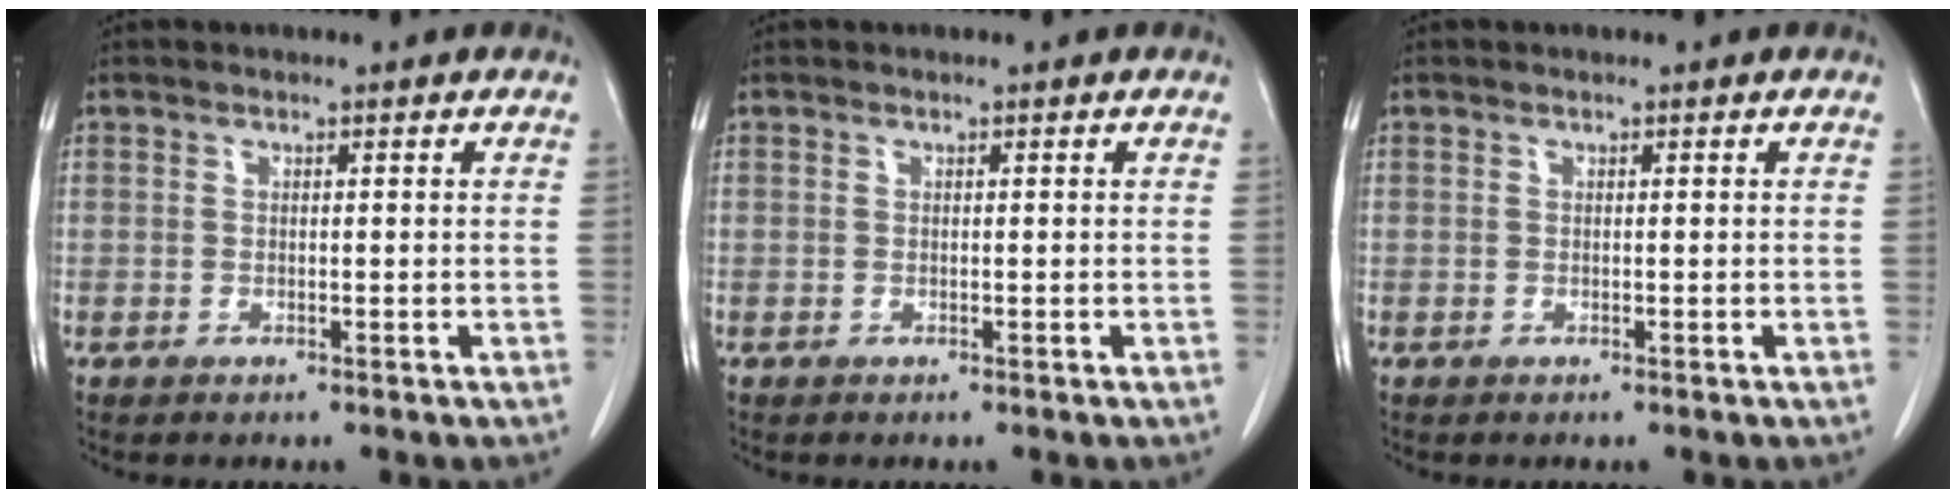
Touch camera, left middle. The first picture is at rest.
{"total": 0.0}
{"total": 0.0}